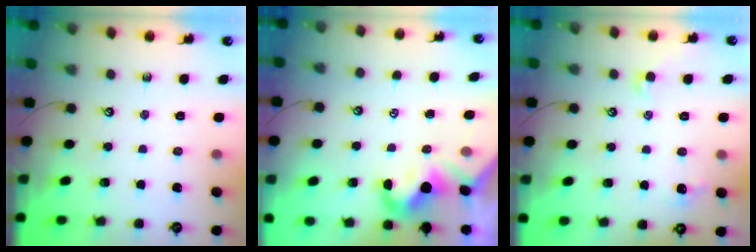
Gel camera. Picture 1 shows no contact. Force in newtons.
{"total": 1.7, "press": 1.5, "slide": 0.8}
{"total": 1.7, "press": 1.6, "slide": 0.5}